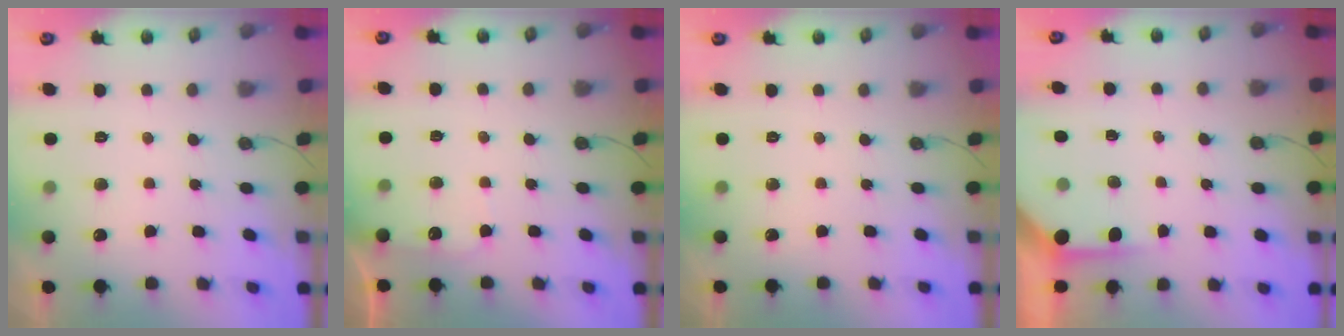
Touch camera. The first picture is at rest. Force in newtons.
{"total": 4.0, "press": 4.0, "slide": 0.5}
{"total": 0.0}
{"total": 4.0, "press": 3.9, "slide": 0.3}